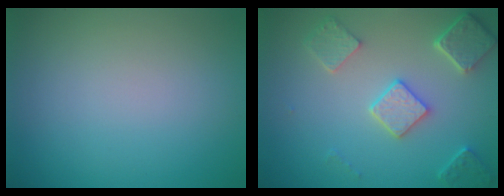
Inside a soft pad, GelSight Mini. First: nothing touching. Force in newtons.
{"total": 4.7, "press": 3.9, "slide": 2.8}